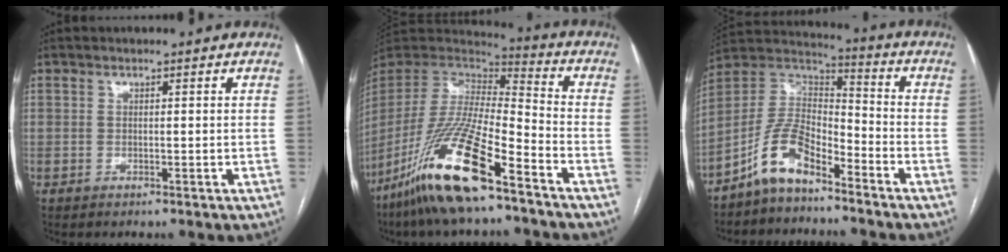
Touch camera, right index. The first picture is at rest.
{"total": 20.0, "force": [-12.9, 2.6, 15.1], "torque": [-0.337, -0.047, -0.248]}
{"total": 9.9, "force": [-6.8, 3.9, 6.1], "torque": [-0.137, 0.024, -0.135]}